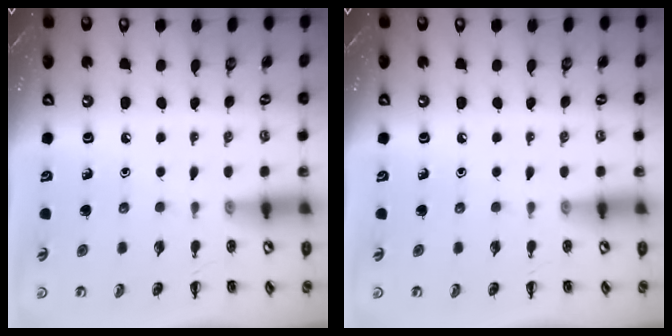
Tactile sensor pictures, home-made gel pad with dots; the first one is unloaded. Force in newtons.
{"total": 0.0}